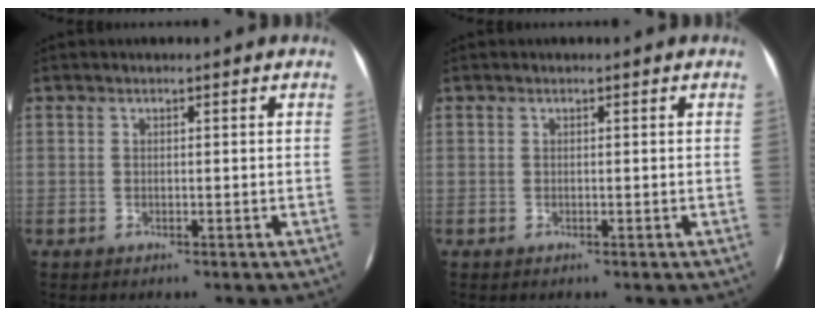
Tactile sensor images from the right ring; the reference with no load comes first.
{"total": 0.0}